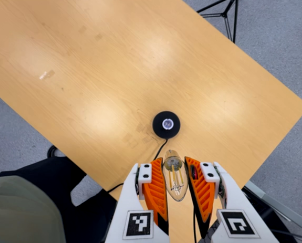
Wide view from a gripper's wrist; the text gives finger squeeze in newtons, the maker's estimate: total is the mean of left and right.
{"total": 19.8, "left": 21.6, "right": 18.0}